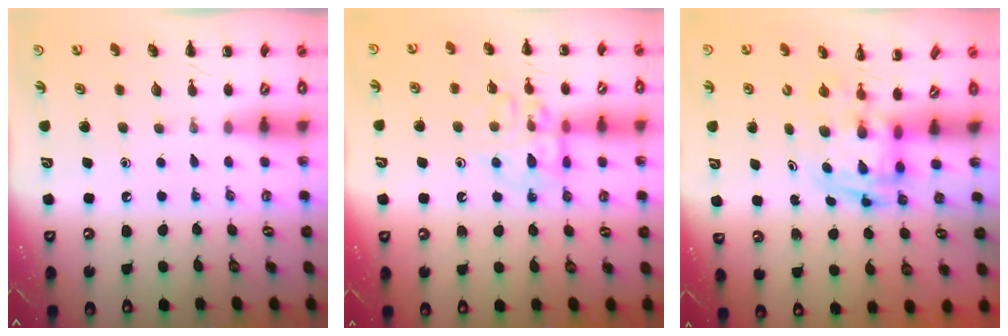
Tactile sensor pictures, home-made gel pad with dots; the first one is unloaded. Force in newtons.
{"total": 12.0, "press": 11.9, "slide": 1.3}
{"total": 2.7, "press": 2.7, "slide": 0.5}